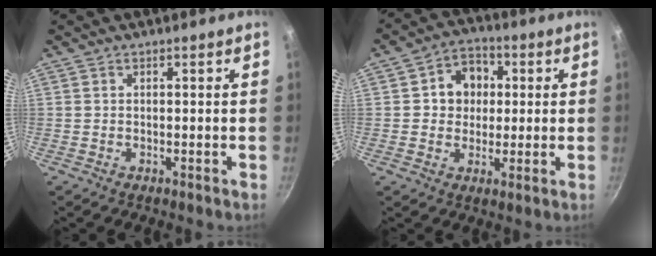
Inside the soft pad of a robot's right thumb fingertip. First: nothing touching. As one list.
[{"total": 8.7, "force": [1.6, 7.4, 4.3], "torque": [-0.029, 0.003, 0.013]}]